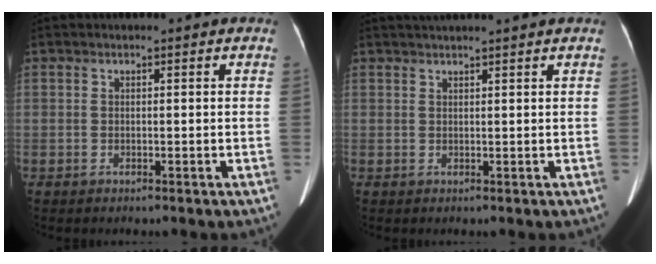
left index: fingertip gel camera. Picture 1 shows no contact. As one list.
[{"total": 4.7, "force": [4.2, -0.8, 2.0], "torque": [-0.023, 0.029, 0.060]}]